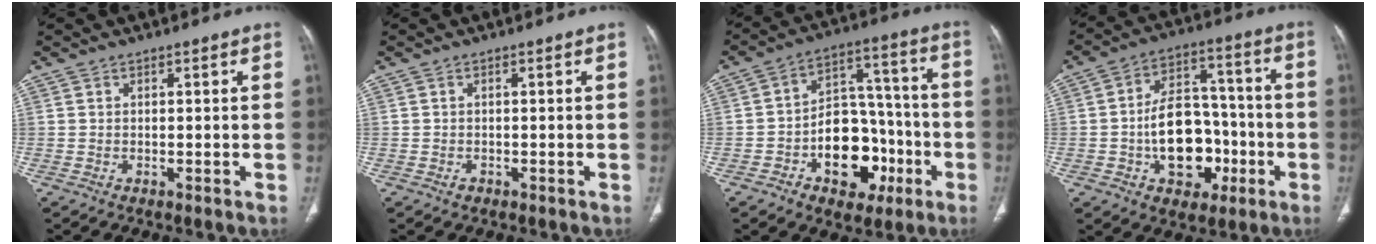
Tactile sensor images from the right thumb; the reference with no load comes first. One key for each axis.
{"total": 0.7, "fx": -0.4, "fy": 0.5, "fz": 0.2, "tx": -0.001, "ty": 0.002, "tz": -0.005}
{"total": 15.9, "fx": -5.6, "fy": 10.7, "fz": 10.3, "tx": -0.104, "ty": 0.057, "tz": -0.080}
{"total": 15.5, "fx": -4.0, "fy": 10.5, "fz": 10.7, "tx": -0.129, "ty": 0.046, "tz": -0.057}